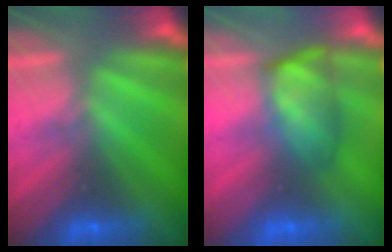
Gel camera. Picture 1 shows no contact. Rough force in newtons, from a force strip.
{"total": 4.5}